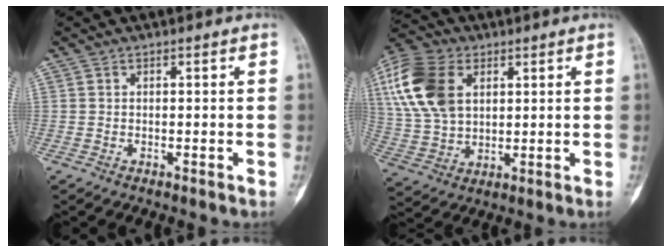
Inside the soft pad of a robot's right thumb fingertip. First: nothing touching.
{"total": 17.3, "force": [5.4, 11.5, 11.7], "torque": [-0.241, -0.002, 0.103]}